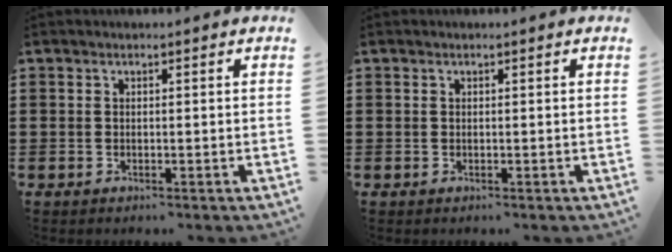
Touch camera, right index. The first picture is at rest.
{"total": 0.0}